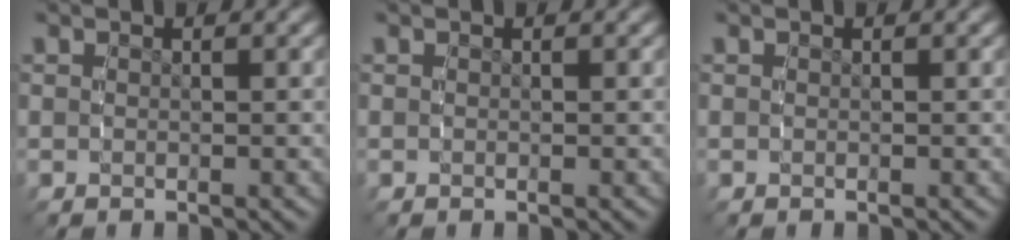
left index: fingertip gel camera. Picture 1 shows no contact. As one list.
[{"total": 0.0}, {"total": 0.0}]